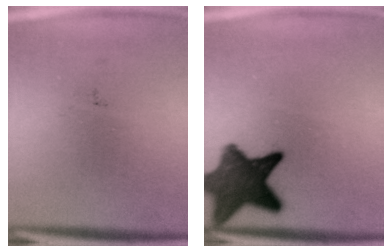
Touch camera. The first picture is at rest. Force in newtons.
{"total": 11.3}